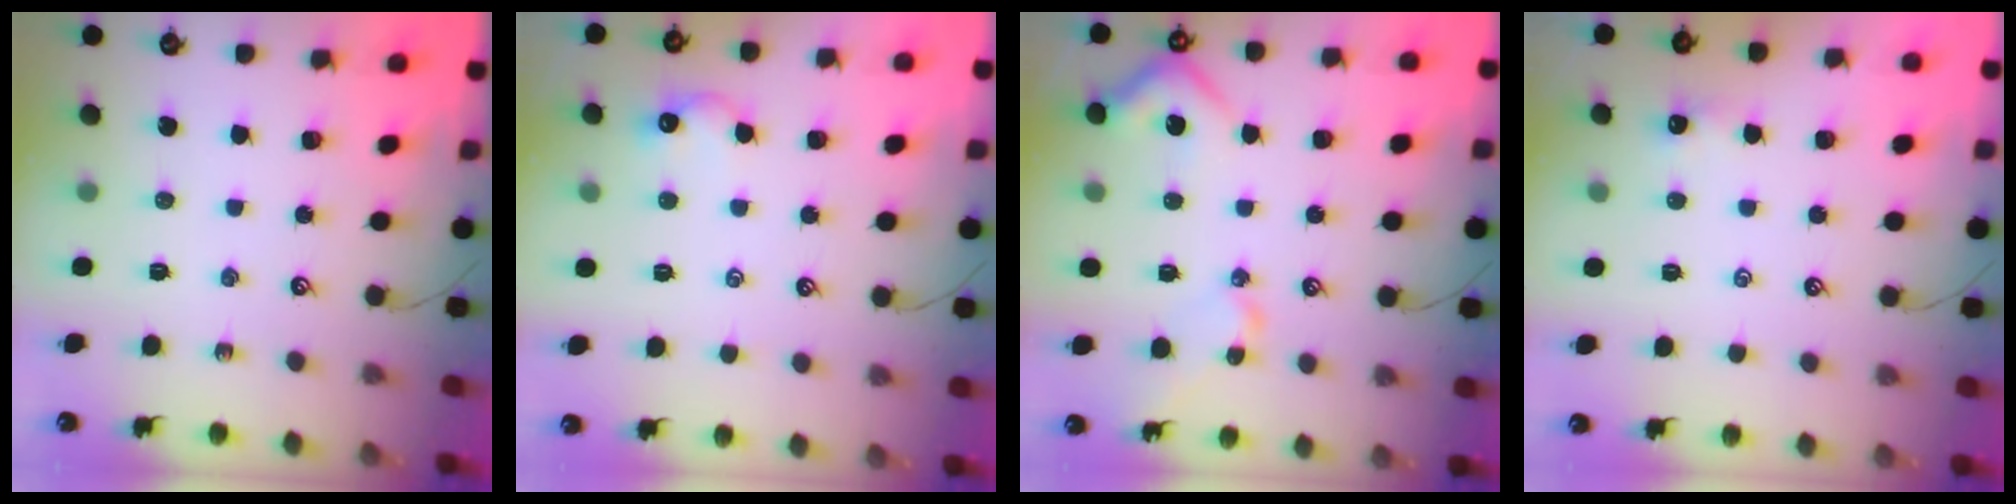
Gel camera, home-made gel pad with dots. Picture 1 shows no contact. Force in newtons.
{"total": 0.6, "press": 0.2, "slide": 0.6}
{"total": 7.9, "press": 7.8, "slide": 1.2}
{"total": 1.6, "press": 1.6, "slide": 0.2}